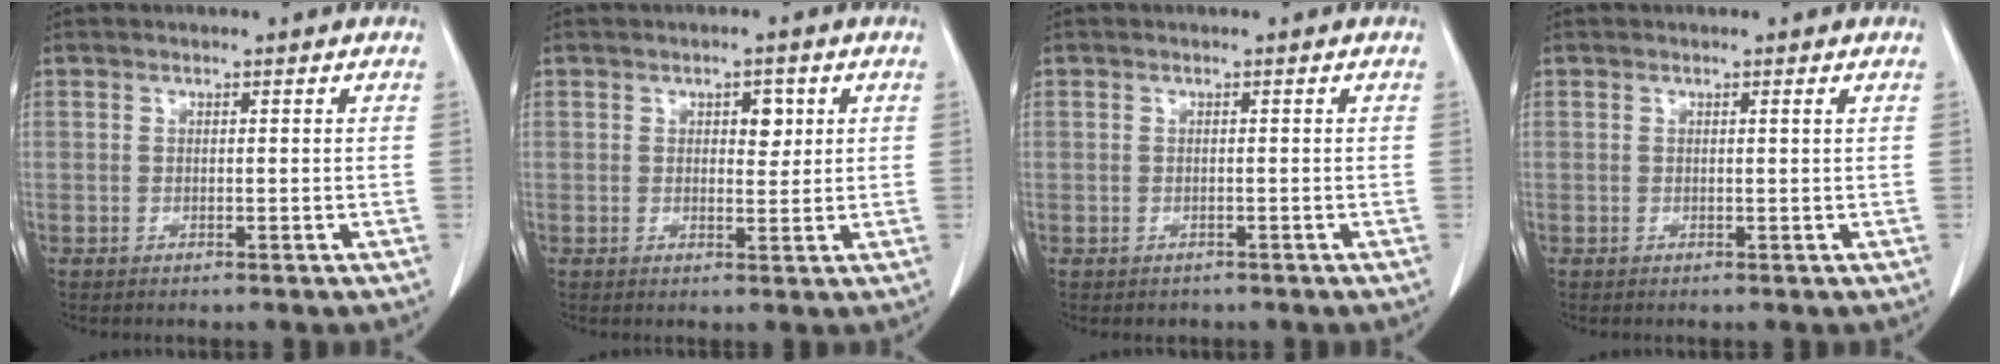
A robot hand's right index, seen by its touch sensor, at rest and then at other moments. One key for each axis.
{"total": 2.9, "fx": 1.0, "fy": 1.6, "fz": 2.1, "tx": -0.024, "ty": 0.002, "tz": 0.014}
{"total": 1.2, "fx": -0.6, "fy": 1.0, "fz": -0.1, "tx": -0.005, "ty": 0.004, "tz": -0.007}
{"total": 0.0}